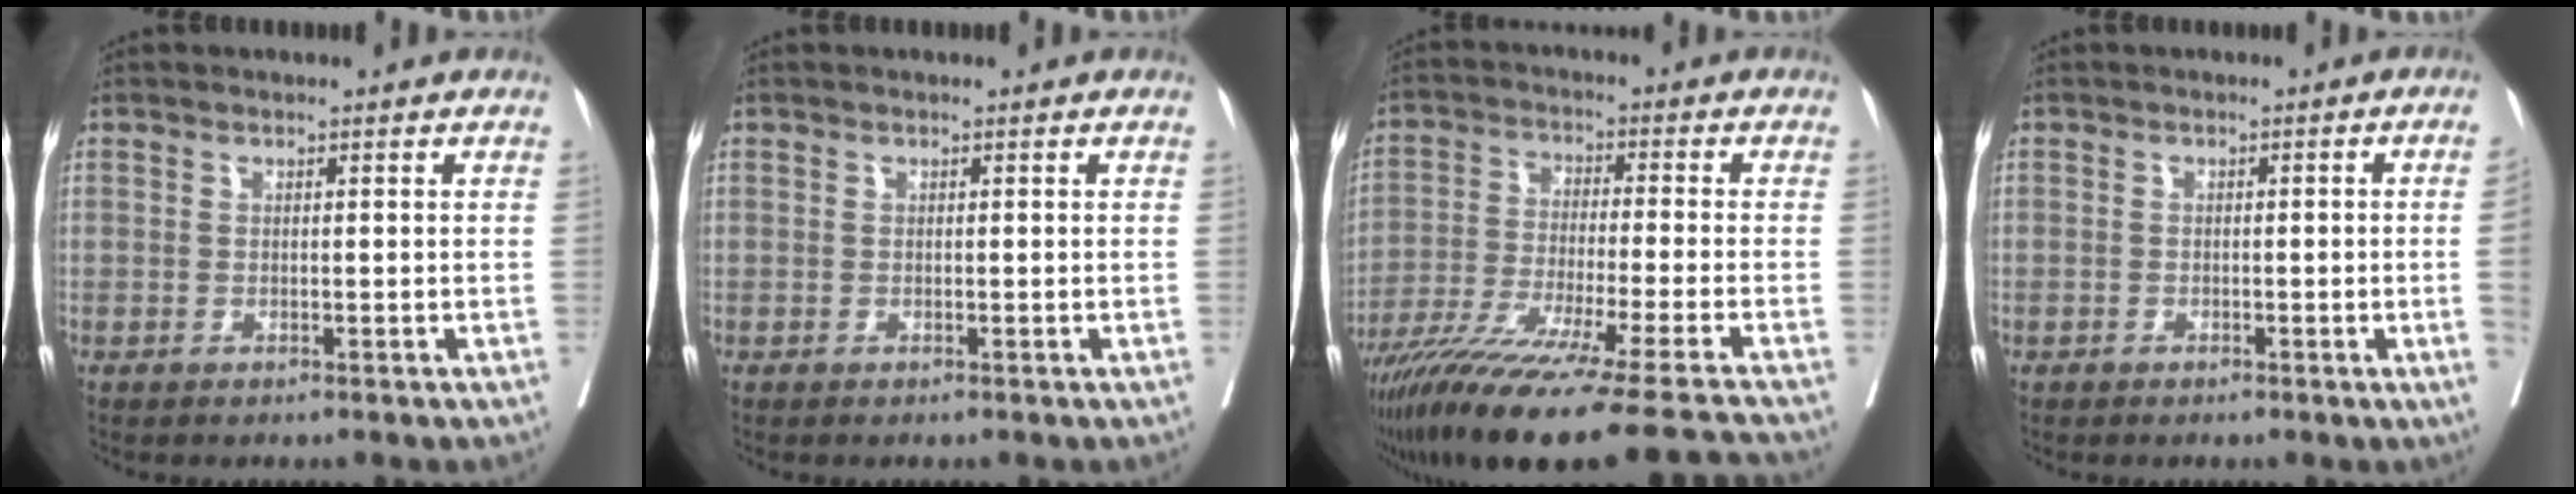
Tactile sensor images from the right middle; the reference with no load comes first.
{"total": 0.0}
{"total": 22.1, "force": [-18.2, -1.9, 12.4], "torque": [-0.176, -0.070, -0.295]}
{"total": 2.9, "force": [-0.6, -0.6, 2.7], "torque": [-0.035, 0.001, -0.008]}